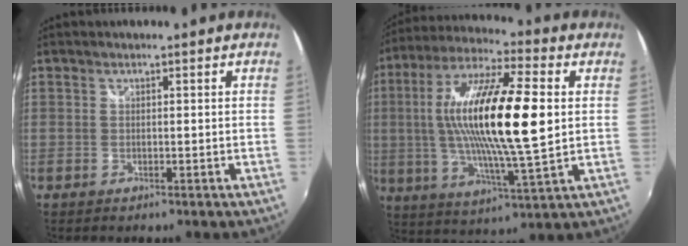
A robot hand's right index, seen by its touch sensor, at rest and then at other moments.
{"total": 21.8, "force": [2.2, 3.9, 21.3], "torque": [-0.390, 0.006, 0.030]}